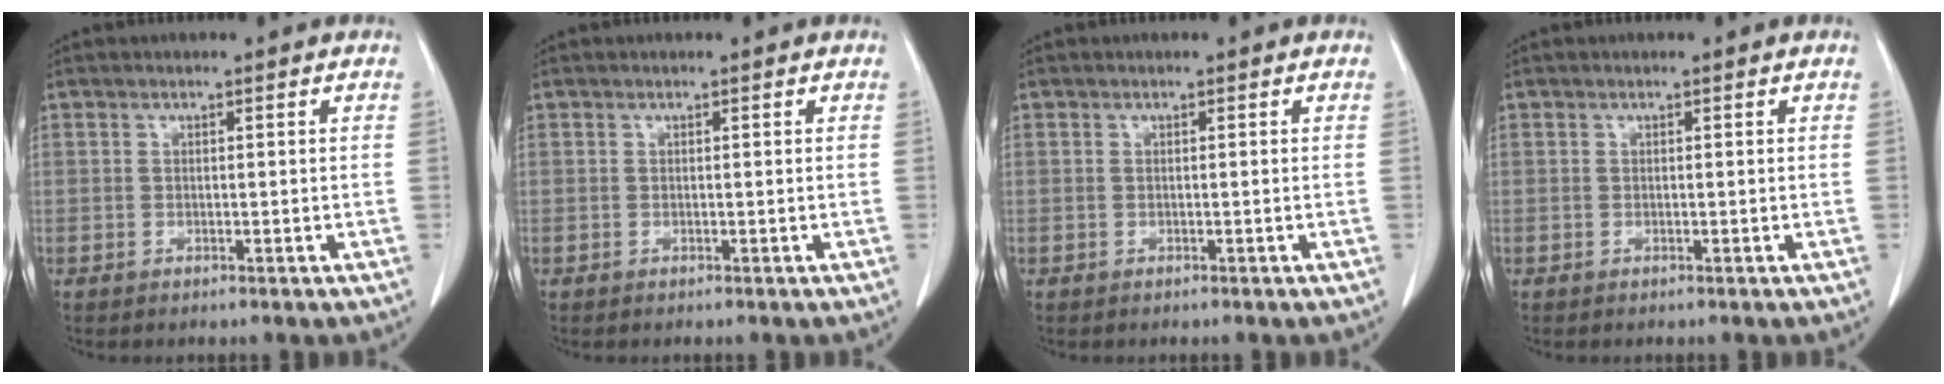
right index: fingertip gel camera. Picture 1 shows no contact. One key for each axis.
{"total": 0.0}
{"total": 0.0}
{"total": 0.0}